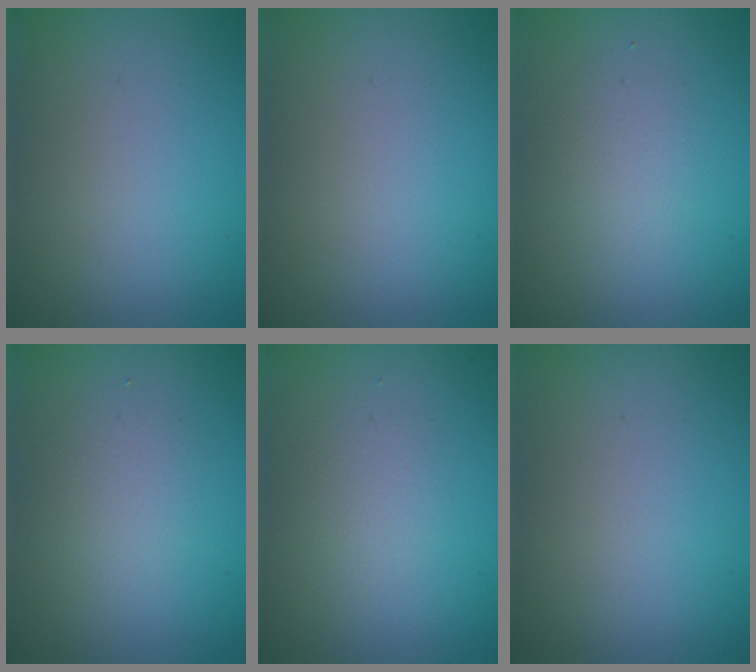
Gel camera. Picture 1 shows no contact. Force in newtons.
{"total": 0.0}
{"total": 1.6, "press": 1.6, "slide": 0.1}
{"total": 1.7, "press": 1.7, "slide": 0.1}
{"total": 1.3, "press": 1.3, "slide": 0.0}
{"total": 0.0}